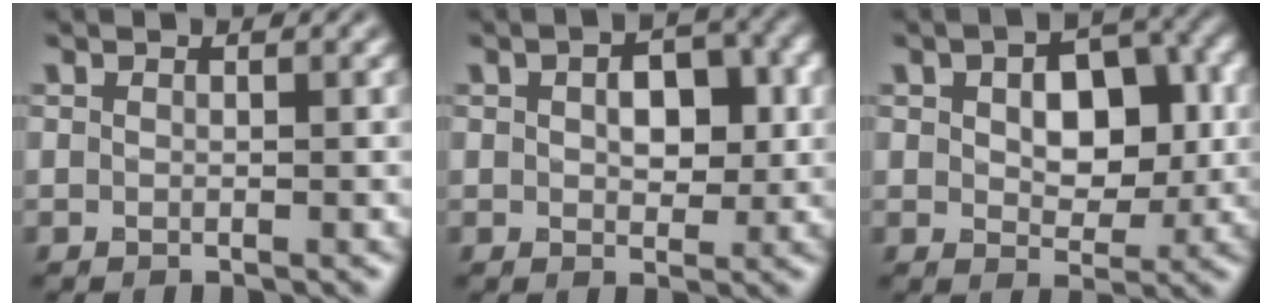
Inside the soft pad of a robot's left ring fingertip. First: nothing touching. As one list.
[{"total": 4.4, "force": [0.6, 2.7, 3.4], "torque": [-0.053, 0.003, 0.006]}, {"total": 7.3, "force": [0.8, 4.4, 5.7], "torque": [-0.085, 0.003, 0.014]}]